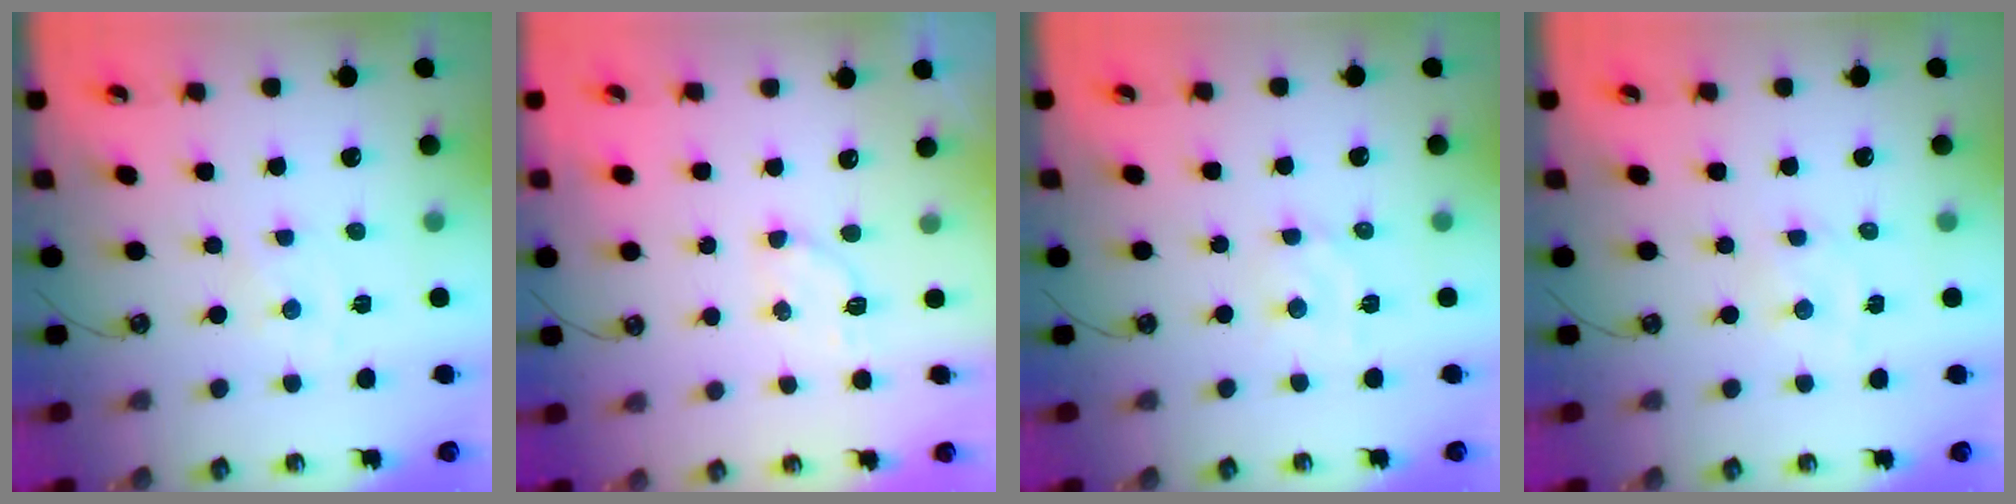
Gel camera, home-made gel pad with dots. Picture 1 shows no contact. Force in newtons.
{"total": 5.5, "press": 5.4, "slide": 1.3}
{"total": 5.4, "press": 5.4, "slide": 0.3}
{"total": 1.8, "press": 1.8, "slide": 0.0}